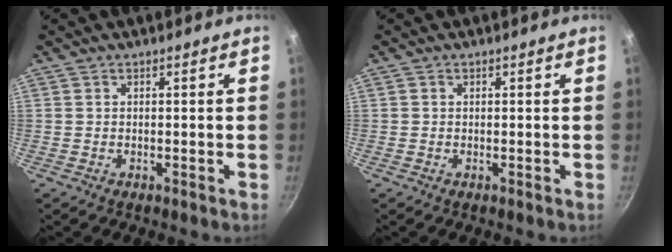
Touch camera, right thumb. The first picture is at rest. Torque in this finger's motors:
{"motor_torque": [-0.04, -0.25, -0.22, 0.18, 0.03]}